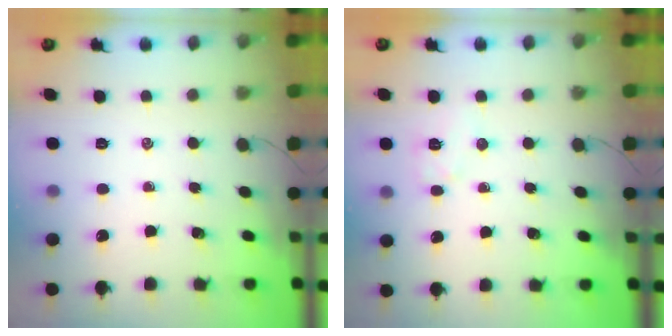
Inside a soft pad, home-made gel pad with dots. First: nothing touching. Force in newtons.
{"total": 6.0, "press": 5.9, "slide": 0.9}